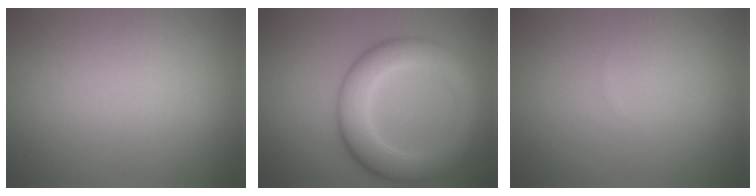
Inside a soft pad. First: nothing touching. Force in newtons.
{"total": 6.7, "press": 6.7, "slide": 0.1}
{"total": 0.0}